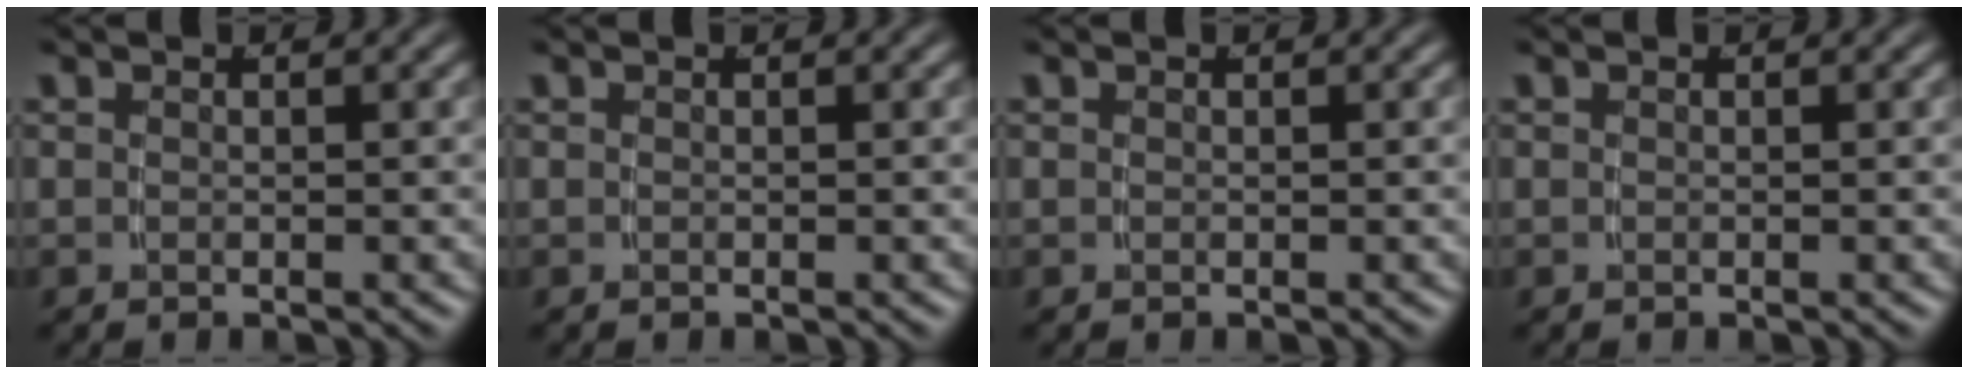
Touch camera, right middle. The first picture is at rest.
{"total": 0.0}
{"total": 0.0}
{"total": 0.0}